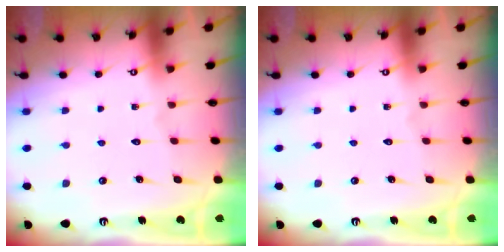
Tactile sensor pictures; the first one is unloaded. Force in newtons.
{"total": 0.0}